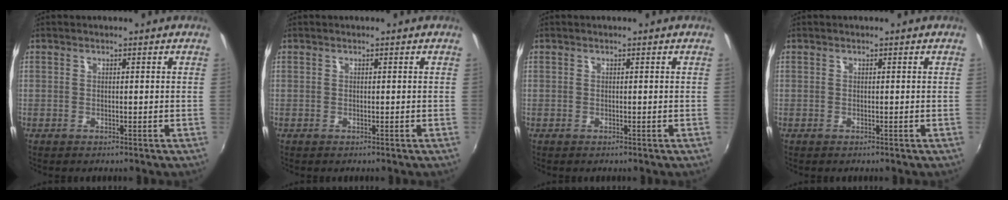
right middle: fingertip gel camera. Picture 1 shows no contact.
{"total": 0.0}
{"total": 0.0}
{"total": 0.0}